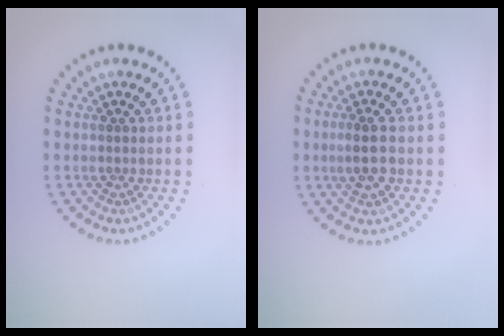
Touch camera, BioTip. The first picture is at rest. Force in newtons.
{"total": 2.9, "press": 2.9, "slide": 0.7}